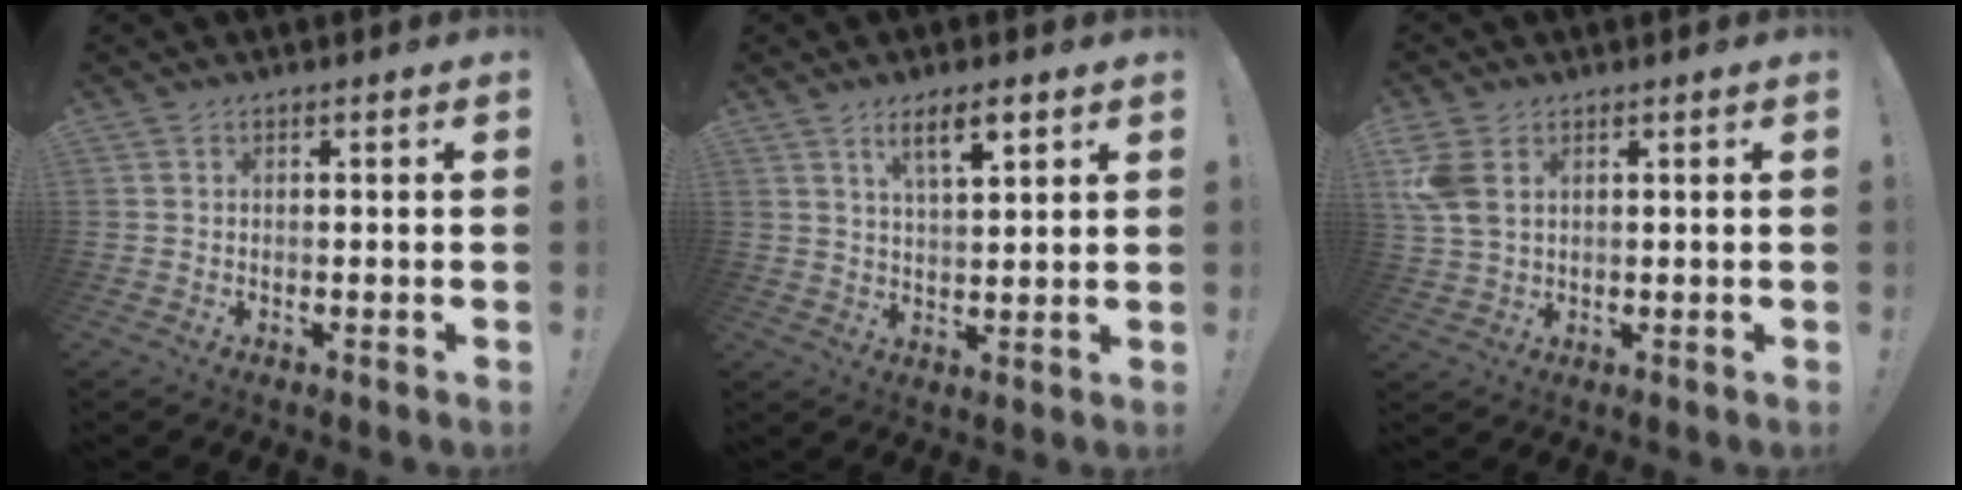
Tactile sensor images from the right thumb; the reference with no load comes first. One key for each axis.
{"total": 7.5, "fx": 4.5, "fy": 2.1, "fz": 5.6, "tx": -0.087, "ty": -0.017, "tz": 0.074}
{"total": 7.3, "fx": 2.9, "fy": 4.4, "fz": 5.0, "tx": -0.099, "ty": -0.008, "tz": 0.057}